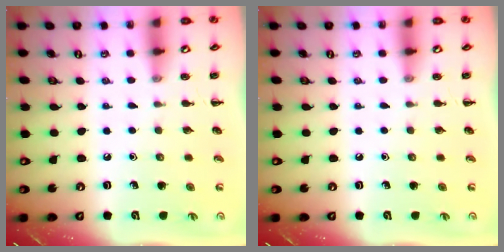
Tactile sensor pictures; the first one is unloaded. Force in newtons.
{"total": 0.0}